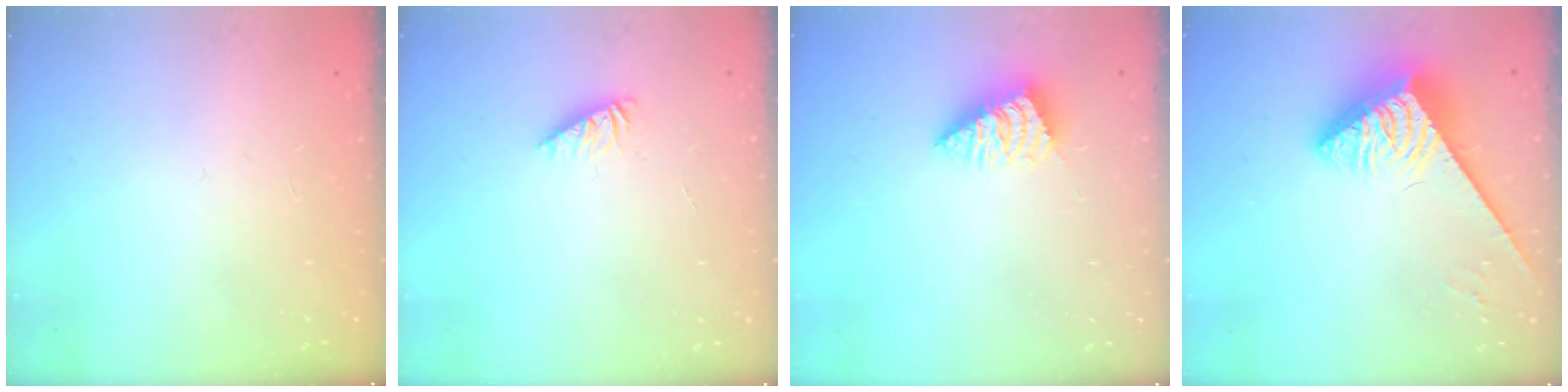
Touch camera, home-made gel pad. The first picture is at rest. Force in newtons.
{"total": 1.2, "press": 1.2, "slide": 0.2}
{"total": 2.1, "press": 2.1, "slide": 0.3}
{"total": 4.3, "press": 4.3, "slide": 0.5}